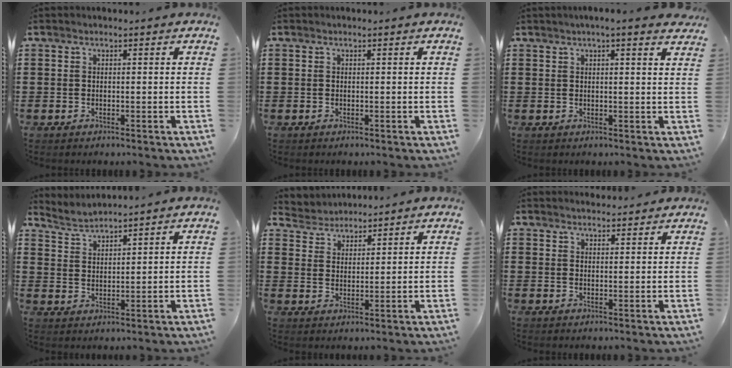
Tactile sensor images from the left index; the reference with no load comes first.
{"total": 0.0}
{"total": 2.3, "force": [1.8, 0.0, 1.3], "torque": [-0.031, 0.003, 0.033]}
{"total": 2.7, "force": [2.7, 0.1, 0.0], "torque": [-0.011, -0.012, 0.050]}
{"total": 3.6, "force": [3.4, 1.0, -0.6], "torque": [-0.005, -0.013, 0.063]}
{"total": 2.0, "force": [2.0, 0.3, 0.0], "torque": [-0.005, 0.001, 0.039]}